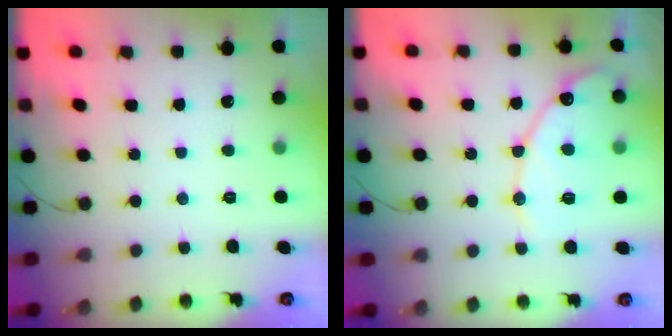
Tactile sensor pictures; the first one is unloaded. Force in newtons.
{"total": 14.0, "press": 13.9, "slide": 1.2}